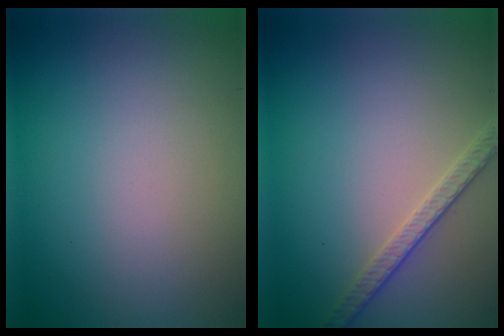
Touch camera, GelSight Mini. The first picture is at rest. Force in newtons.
{"total": 2.5, "press": 2.2, "slide": 1.2}